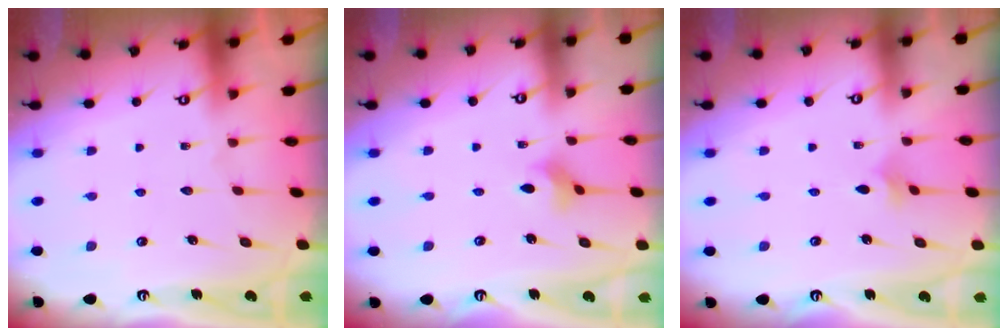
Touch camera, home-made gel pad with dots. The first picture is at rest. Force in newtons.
{"total": 2.7, "press": 2.7, "slide": 0.2}
{"total": 2.0, "press": 1.9, "slide": 0.5}